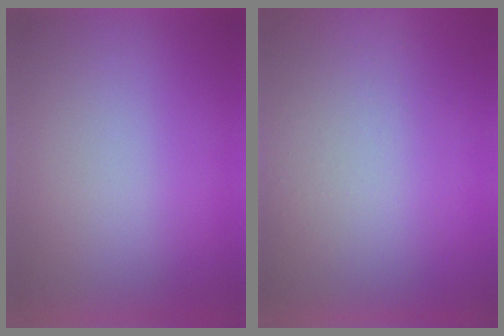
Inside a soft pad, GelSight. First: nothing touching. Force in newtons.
{"total": 9.5}